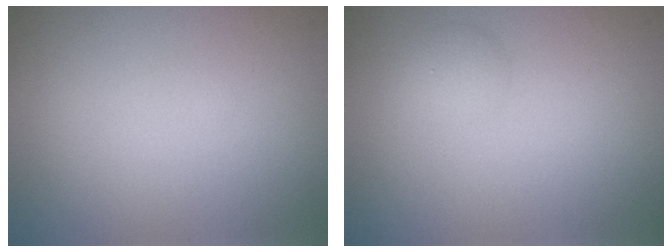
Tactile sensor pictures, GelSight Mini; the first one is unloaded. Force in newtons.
{"total": 1.2, "press": 1.2, "slide": 0.1}